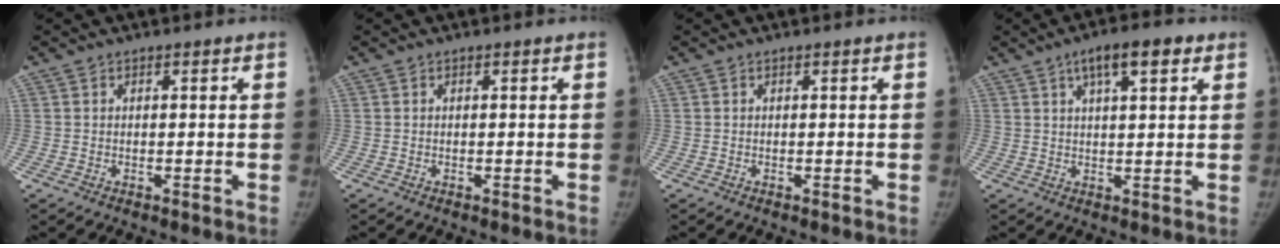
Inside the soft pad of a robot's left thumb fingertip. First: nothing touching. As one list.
[{"total": 0.0}, {"total": 0.0}, {"total": 7.4, "force": [3.7, 2.5, 5.9], "torque": [-0.080, 0.000, 0.055]}]